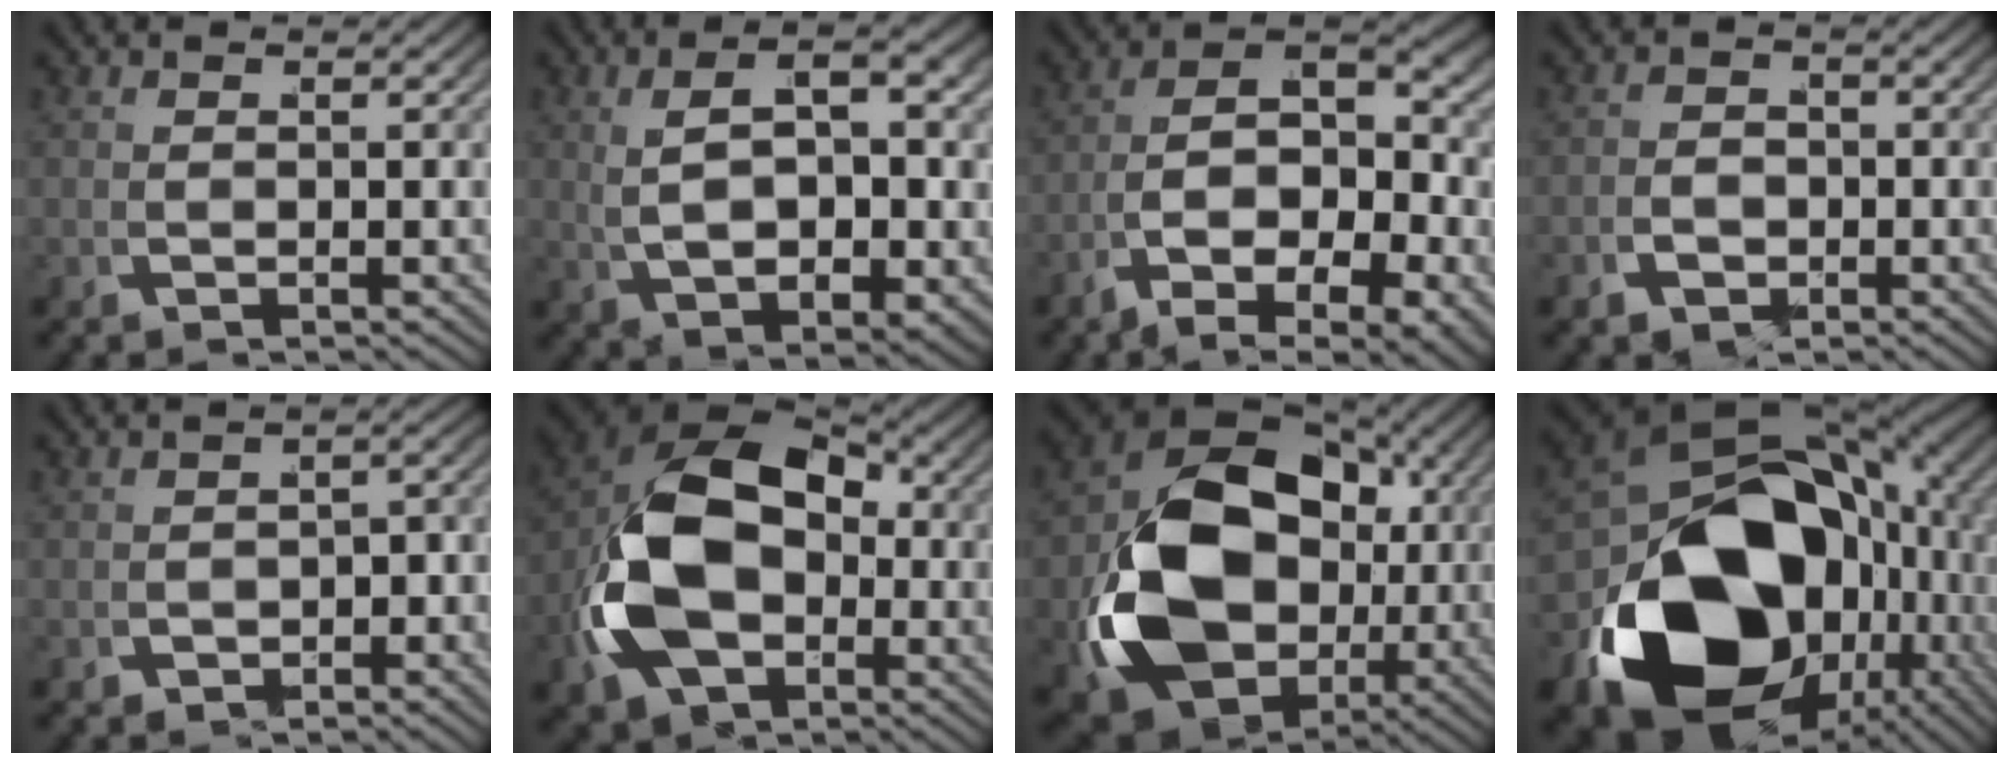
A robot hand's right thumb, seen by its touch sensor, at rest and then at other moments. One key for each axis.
{"total": 6.9, "fx": 1.3, "fy": 3.3, "fz": 5.9, "tx": -0.092, "ty": 0.006, "tz": 0.031}
{"total": 14.4, "fx": -2.6, "fy": 9.5, "fz": 10.6, "tx": -0.191, "ty": -0.050, "tz": -0.031}
{"total": 2.4, "fx": -1.4, "fy": 1.8, "fz": 0.9, "tx": -0.004, "ty": -0.003, "tz": -0.023}
{"total": 2.3, "fx": -1.7, "fy": 1.3, "fz": 0.8, "tx": -0.005, "ty": -0.008, "tz": -0.025}
{"total": 15.8, "fx": -0.4, "fy": 11.3, "fz": 11.0, "tx": -0.273, "ty": -0.041, "tz": 0.015}
{"total": 19.9, "fx": -1.0, "fy": 13.8, "fz": 14.3, "tx": -0.337, "ty": -0.052, "tz": 0.006}
{"total": 26.4, "fx": -3.9, "fy": 17.4, "fz": 19.4, "tx": -0.364, "ty": -0.068, "tz": -0.032}